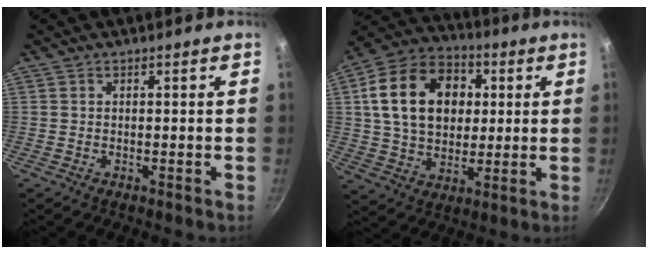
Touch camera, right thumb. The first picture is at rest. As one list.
[{"total": 20.0, "force": [3.8, 14.7, 12.9], "torque": [-0.197, 0.016, 0.059]}]